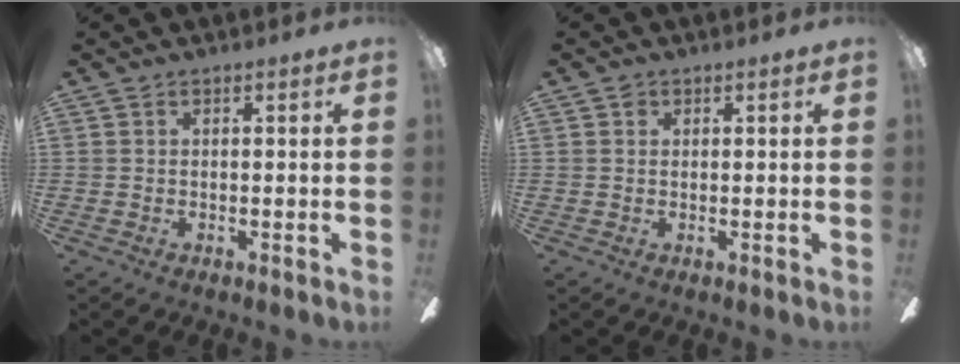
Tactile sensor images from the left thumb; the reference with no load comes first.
{"total": 1.0, "force": [0.3, 0.9, 0.3], "torque": [-0.007, 0.005, 0.005]}